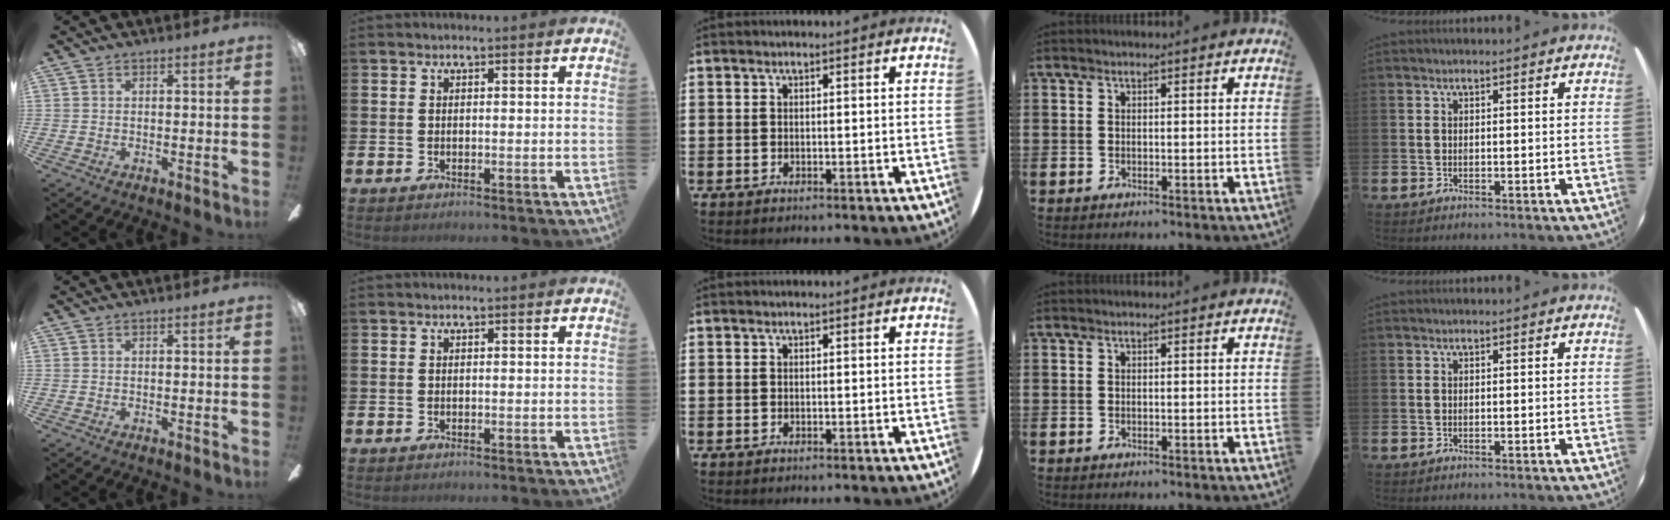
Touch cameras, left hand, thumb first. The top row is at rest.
{}